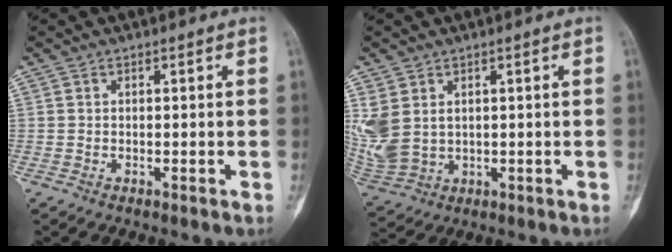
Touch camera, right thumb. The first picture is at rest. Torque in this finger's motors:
{"motor_torque": [0.14, 0.30, 1.07, 0.08, 0.10]}